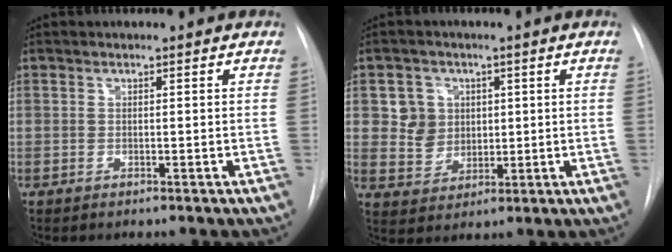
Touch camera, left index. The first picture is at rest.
{"total": 6.0, "force": [1.5, 5.6, 1.3], "torque": [-0.028, 0.016, 0.036]}